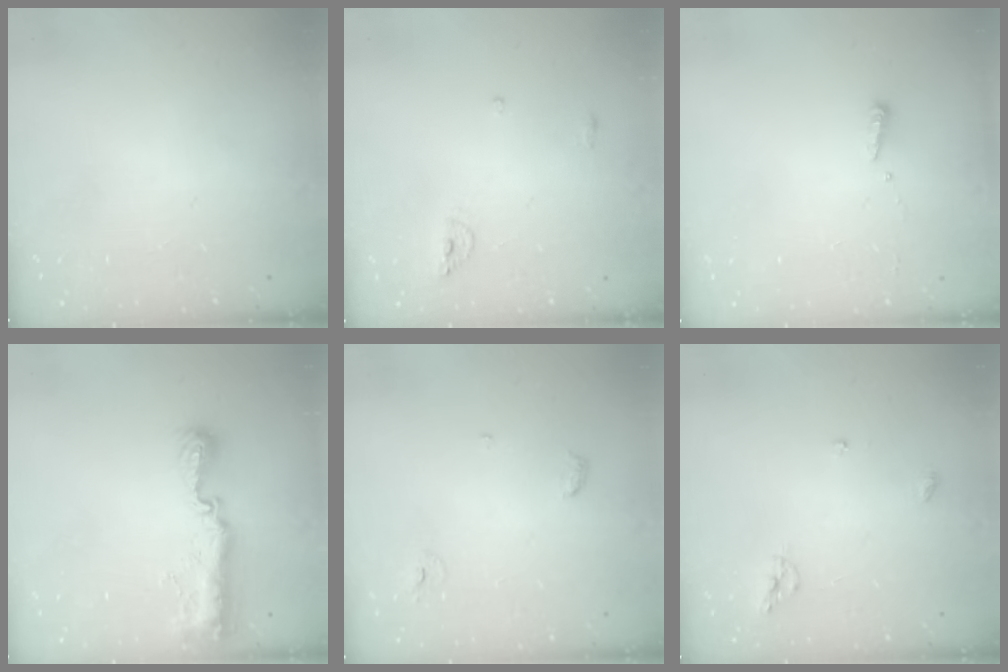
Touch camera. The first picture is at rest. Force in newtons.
{"total": 6.3, "press": 6.3, "slide": 0.3}
{"total": 3.6, "press": 3.5, "slide": 0.8}
{"total": 9.1, "press": 9.1, "slide": 0.8}
{"total": 3.7, "press": 3.7, "slide": 0.3}
{"total": 6.2, "press": 6.2, "slide": 0.1}